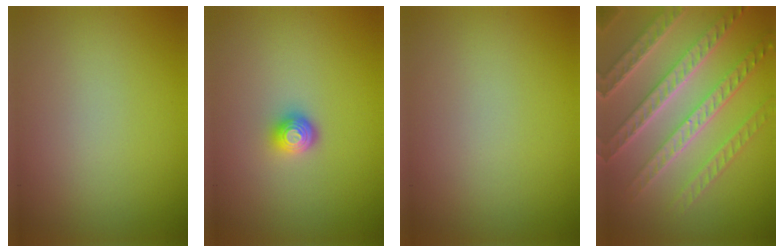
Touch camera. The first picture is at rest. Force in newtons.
{"total": 1.8, "press": 1.3, "slide": 1.2}
{"total": 0.0}
{"total": 7.7, "press": 5.6, "slide": 5.2}